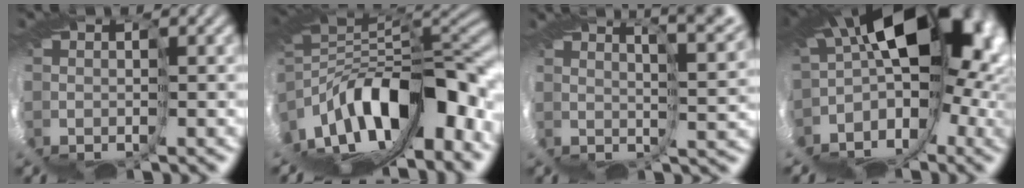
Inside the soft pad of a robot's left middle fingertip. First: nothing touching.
{"total": 6.8, "force": [-1.9, 1.6, 6.3], "torque": [-0.116, 0.021, -0.039]}
{"total": 7.2, "force": [6.4, -0.6, 3.4], "torque": [-0.045, 0.031, 0.094]}
{"total": 8.3, "force": [-0.1, 3.5, 7.5], "torque": [-0.103, -0.013, 0.011]}